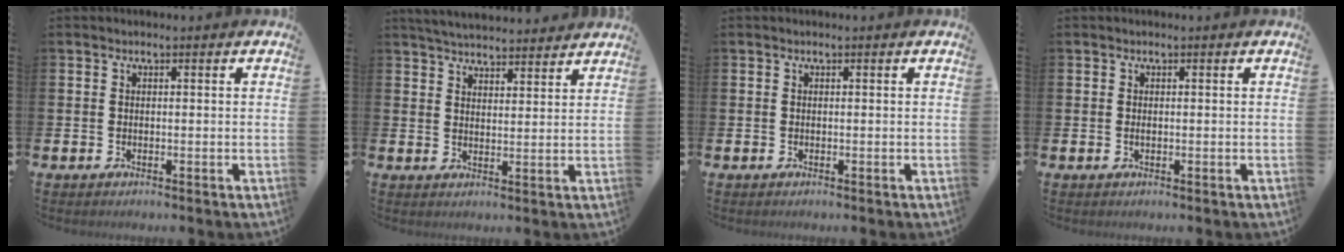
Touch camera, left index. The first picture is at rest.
{"total": 4.6, "force": [4.6, 0.5, 0.4], "torque": [-0.017, -0.027, 0.082]}
{"total": 0.0}
{"total": 0.5, "force": [0.0, 0.2, 0.5], "torque": [-0.011, 0.001, 0.000]}